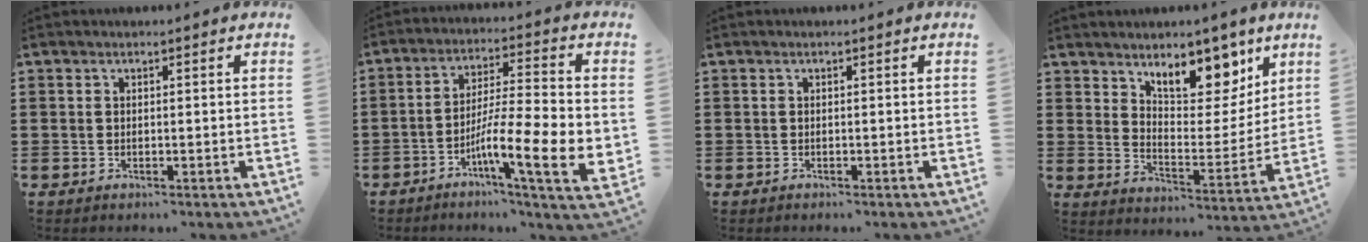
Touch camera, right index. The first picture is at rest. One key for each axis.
{"total": 11.9, "fx": -3.6, "fy": 2.0, "fz": 11.1, "tx": -0.201, "ty": -0.016, "tz": -0.067}
{"total": 0.0}
{"total": 11.0, "fx": 8.5, "fy": 4.7, "fz": 5.3, "tx": -0.089, "ty": -0.047, "tz": 0.151}